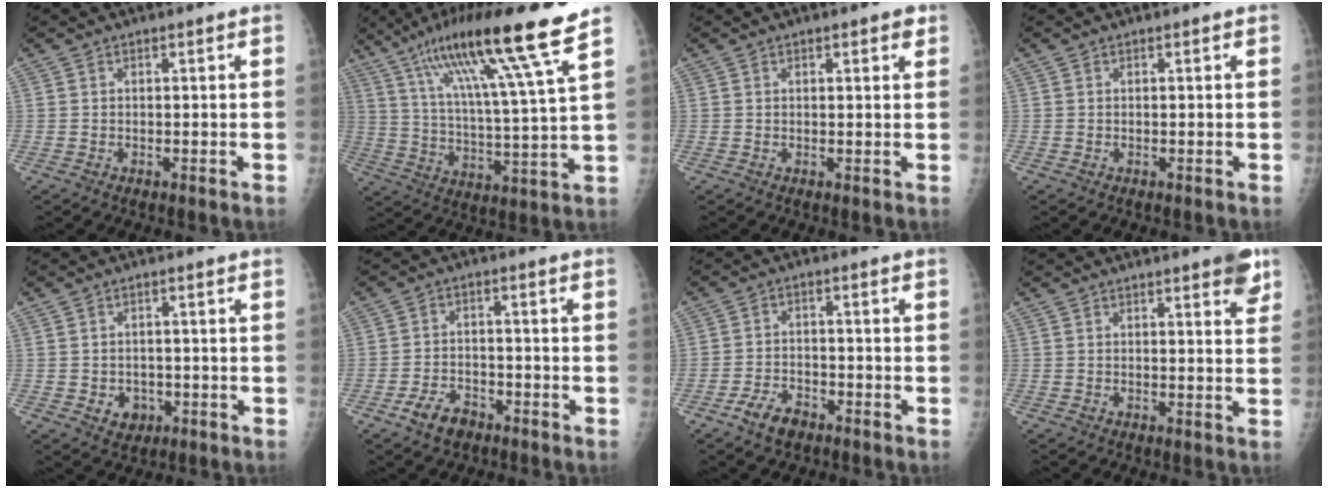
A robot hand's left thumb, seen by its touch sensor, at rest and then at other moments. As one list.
[{"total": 18.8, "force": [11.5, 0.6, 14.8], "torque": [-0.245, -0.041, 0.190]}, {"total": 2.3, "force": [1.3, 0.9, 1.6], "torque": [-0.013, -0.003, 0.014]}, {"total": 0.0}, {"total": 3.8, "force": [-1.1, 3.2, 1.7], "torque": [-0.008, 0.005, -0.006]}, {"total": 5.3, "force": [-3.4, 3.1, 2.5], "torque": [-0.043, 0.023, -0.057]}, {"total": 5.2, "force": [-3.5, 2.8, 2.6], "torque": [-0.047, 0.022, -0.060]}, {"total": 5.2, "force": [3.2, 1.2, 3.9], "torque": [-0.038, -0.013, 0.035]}]